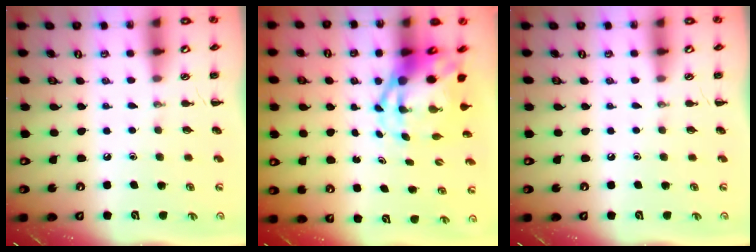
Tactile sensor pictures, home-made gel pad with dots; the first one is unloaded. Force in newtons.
{"total": 6.3, "press": 6.1, "slide": 1.7}
{"total": 0.0}